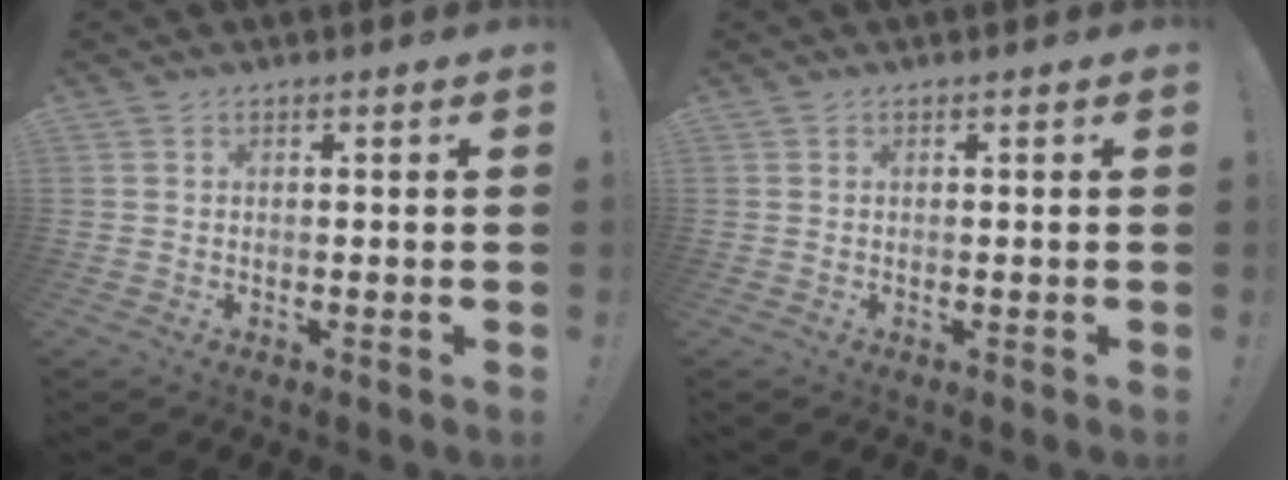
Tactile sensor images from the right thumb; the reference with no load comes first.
{"total": 0.0}